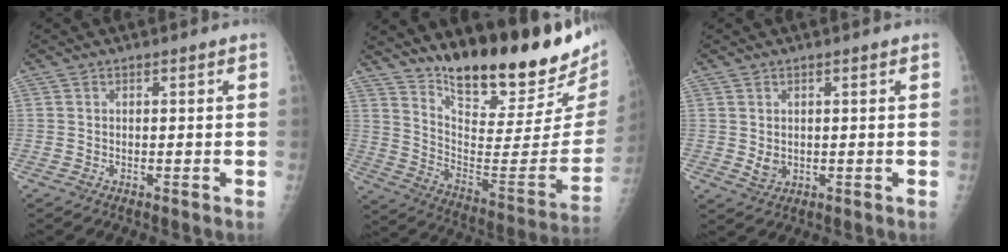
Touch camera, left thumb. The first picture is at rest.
{"total": 26.5, "force": [20.6, 6.3, 15.5], "torque": [-0.212, -0.132, 0.312]}
{"total": 2.5, "force": [0.5, 1.7, 1.8], "torque": [-0.023, -0.009, 0.017]}